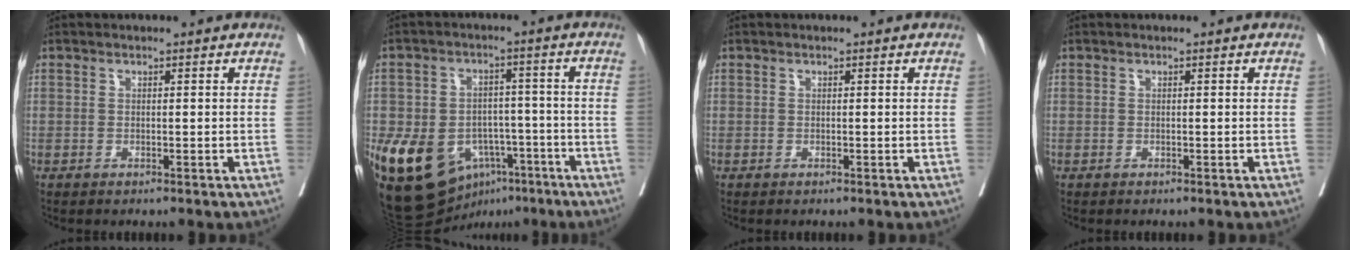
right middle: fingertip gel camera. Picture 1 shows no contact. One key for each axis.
{"total": 16.1, "fx": -7.6, "fy": 11.2, "fz": 8.7, "tx": -0.161, "ty": 0.017, "tz": -0.108}
{"total": 0.0}
{"total": 0.0}